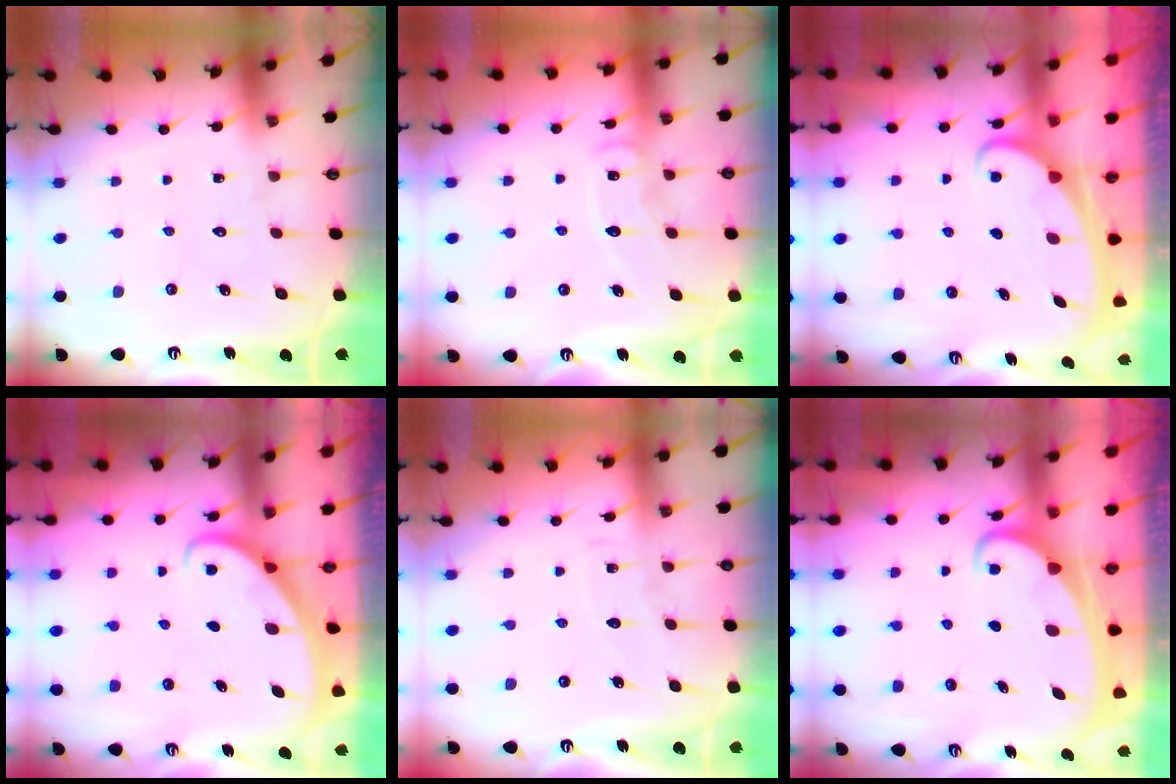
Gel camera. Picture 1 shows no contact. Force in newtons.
{"total": 8.9, "press": 8.9, "slide": 0.7}
{"total": 2.4, "press": 2.4, "slide": 0.3}
{"total": 2.8, "press": 2.8, "slide": 0.2}
{"total": 3.6, "press": 3.6, "slide": 0.4}
{"total": 2.3, "press": 2.3, "slide": 0.3}